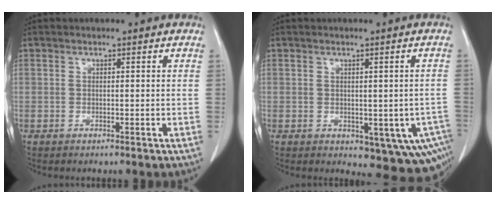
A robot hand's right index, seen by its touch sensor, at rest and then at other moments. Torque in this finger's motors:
{"motor_torque": [0.68, -0.55, 0.26, 0.01]}